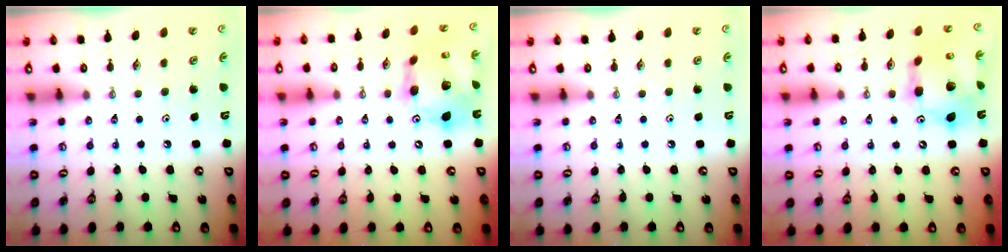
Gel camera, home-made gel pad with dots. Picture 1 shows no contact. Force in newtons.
{"total": 16.3, "press": 16.2, "slide": 1.7}
{"total": 0.0}
{"total": 15.6, "press": 15.5, "slide": 1.8}